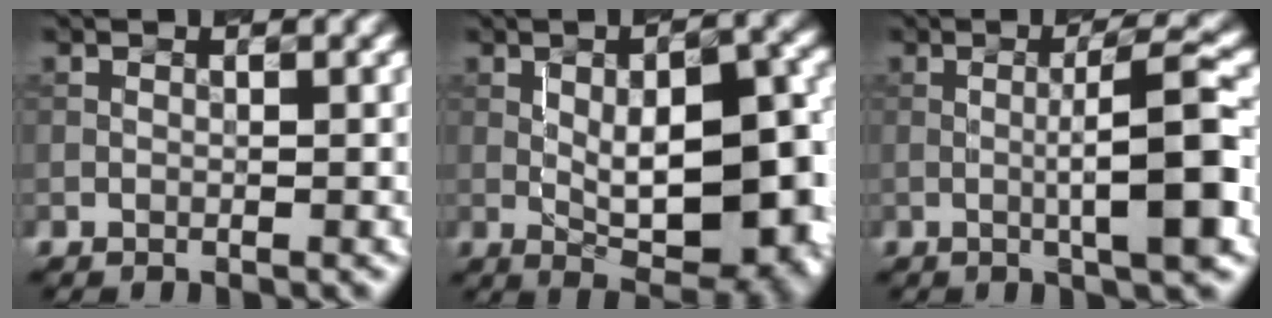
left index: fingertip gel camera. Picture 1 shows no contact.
{"total": 9.9, "force": [-0.6, 3.8, 9.1], "torque": [-0.128, 0.004, -0.008]}
{"total": 6.6, "force": [-0.5, 0.9, 6.5], "torque": [-0.099, 0.008, -0.010]}